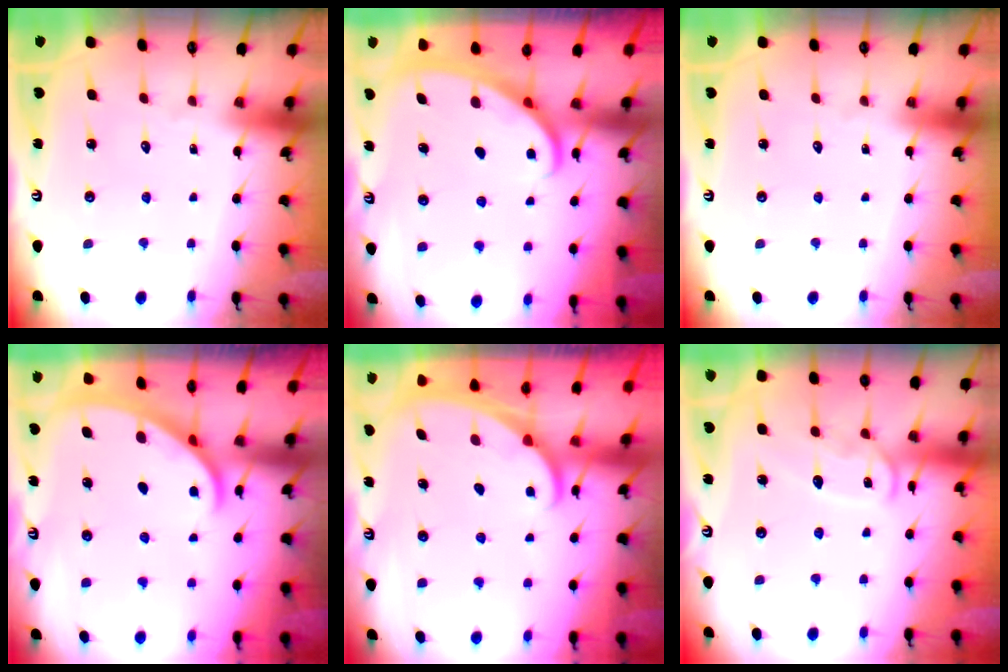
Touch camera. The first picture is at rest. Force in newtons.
{"total": 3.0, "press": 3.0, "slide": 0.4}
{"total": 0.0}
{"total": 1.9, "press": 1.9, "slide": 0.1}
{"total": 1.6, "press": 1.6, "slide": 0.0}
{"total": 11.4, "press": 11.4, "slide": 1.0}